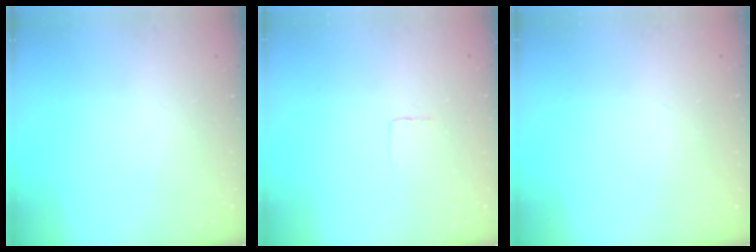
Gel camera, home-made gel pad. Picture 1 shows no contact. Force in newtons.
{"total": 1.9, "press": 1.9, "slide": 0.1}
{"total": 0.0}